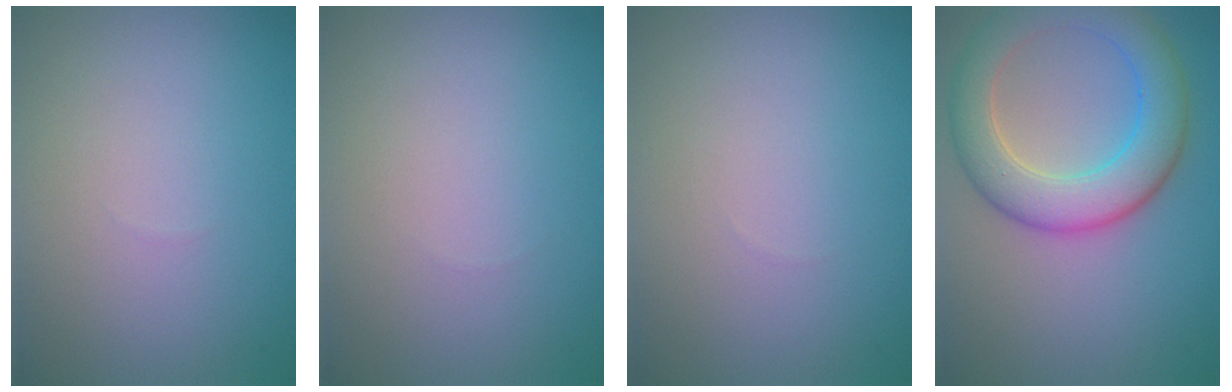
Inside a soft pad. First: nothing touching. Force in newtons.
{"total": 0.0}
{"total": 0.0}
{"total": 6.9, "press": 6.9, "slide": 0.4}